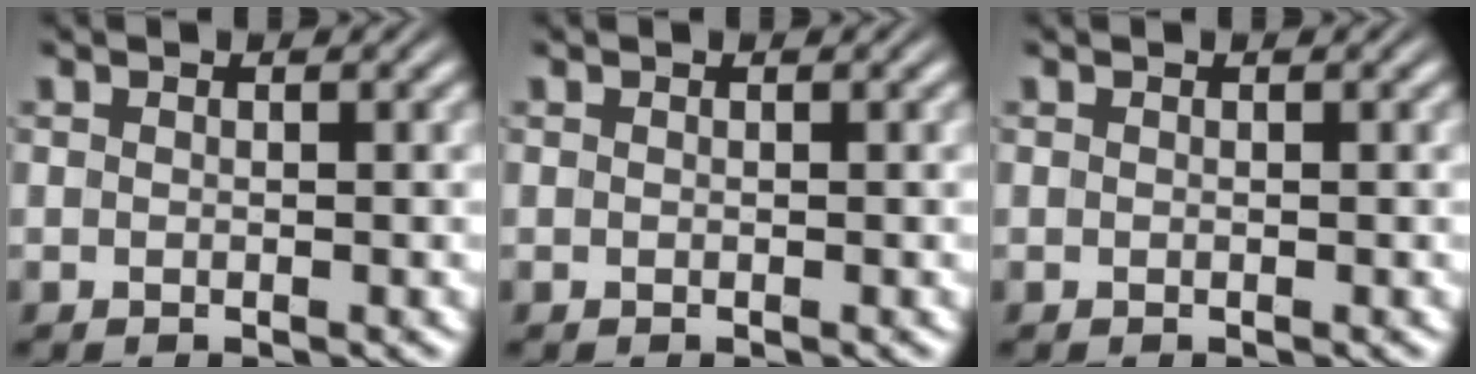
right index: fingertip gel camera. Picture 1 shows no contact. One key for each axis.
{"total": 0.0}
{"total": 0.0}